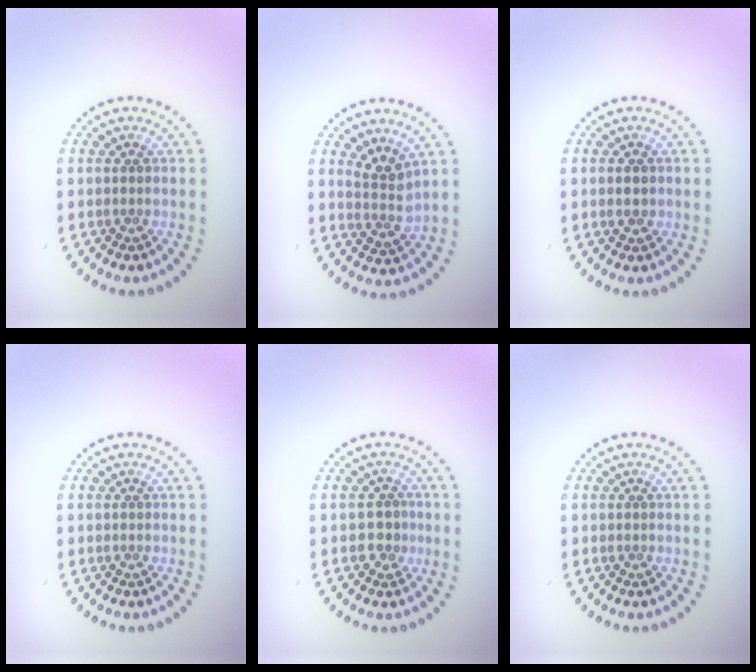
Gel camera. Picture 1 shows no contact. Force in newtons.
{"total": 2.5, "press": 1.9, "slide": 1.6}
{"total": 1.8, "press": 1.8, "slide": 0.1}
{"total": 0.0}
{"total": 2.0, "press": 1.9, "slide": 0.7}
{"total": 0.0}